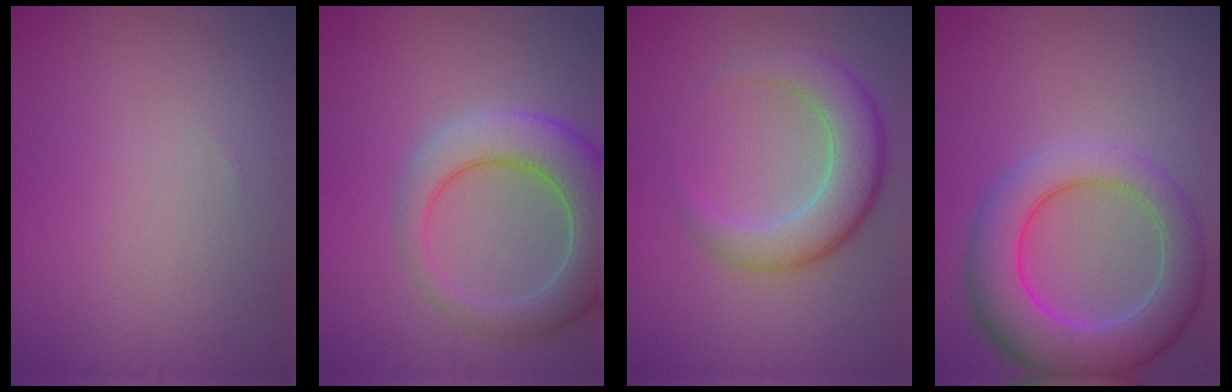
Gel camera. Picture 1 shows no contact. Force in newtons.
{"total": 7.1, "press": 7.1, "slide": 0.6}
{"total": 5.6, "press": 5.6, "slide": 0.3}
{"total": 7.2, "press": 7.2, "slide": 0.6}